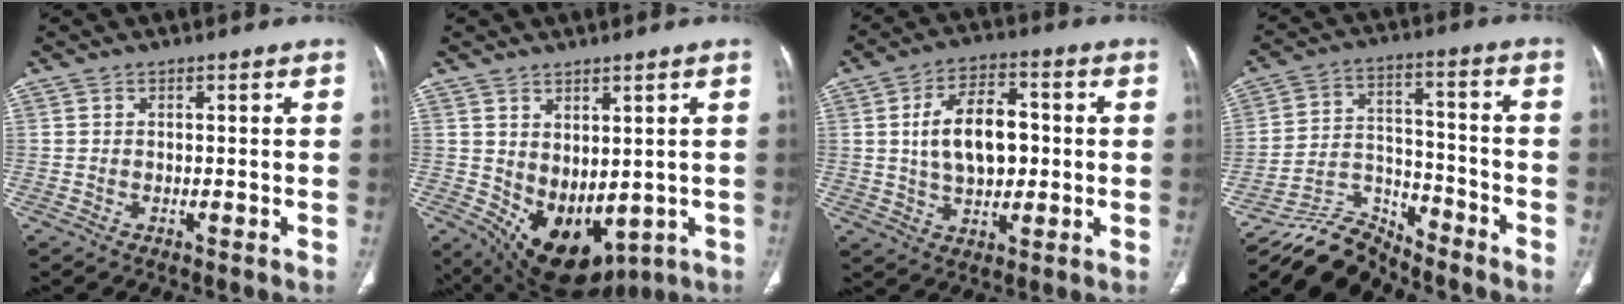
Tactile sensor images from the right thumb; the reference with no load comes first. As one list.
[{"total": 13.5, "force": [-1.4, 8.7, 10.2], "torque": [-0.140, -0.016, 0.019]}, {"total": 12.3, "force": [0.9, 7.3, 9.9], "torque": [-0.148, 0.013, 0.017]}, {"total": 9.8, "force": [-9.6, 1.7, -0.7], "torque": [0.014, 0.087, -0.181]}]